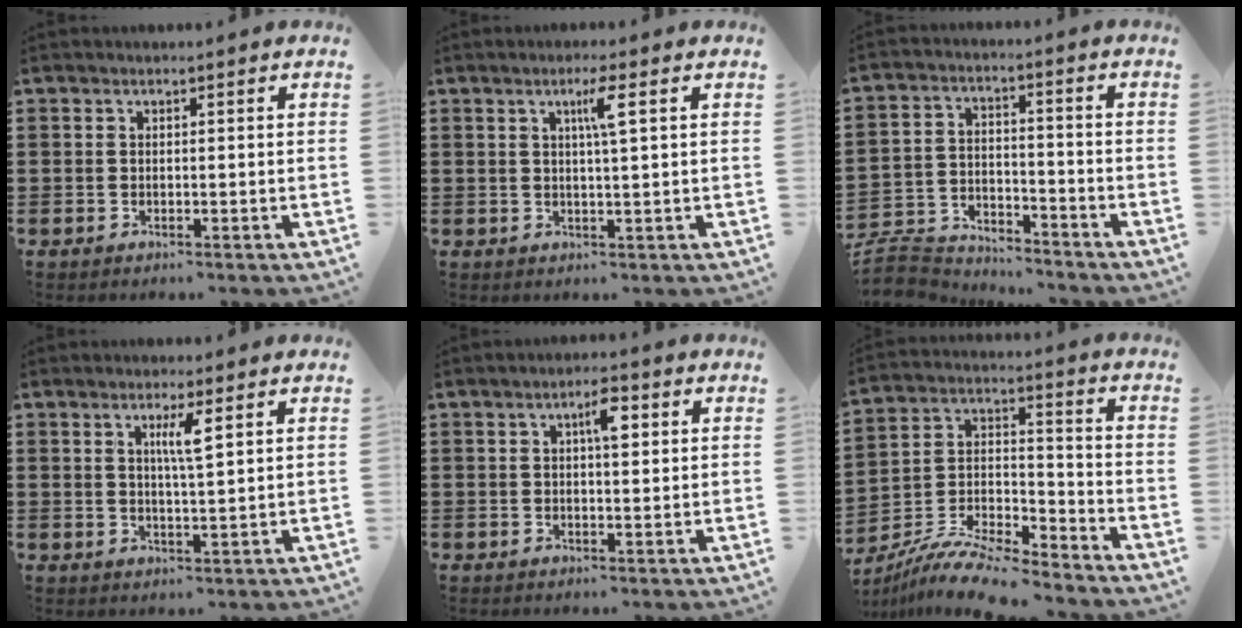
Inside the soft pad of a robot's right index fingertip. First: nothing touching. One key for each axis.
{"total": 3.5, "fx": 1.3, "fy": -0.1, "fz": 3.3, "tx": -0.060, "ty": -0.004, "tz": 0.017}
{"total": 6.6, "fx": -6.4, "fy": 1.6, "fz": 0.4, "tx": -0.023, "ty": 0.012, "tz": -0.134}
{"total": 3.5, "fx": 1.5, "fy": 0.2, "fz": 3.2, "tx": -0.067, "ty": 0.000, "tz": 0.022}
{"total": 3.7, "fx": 1.2, "fy": 1.2, "fz": 3.3, "tx": -0.054, "ty": 0.003, "tz": 0.014}
{"total": 10.1, "fx": -9.7, "fy": 0.9, "fz": 2.9, "tx": -0.059, "ty": 0.014, "tz": -0.194}